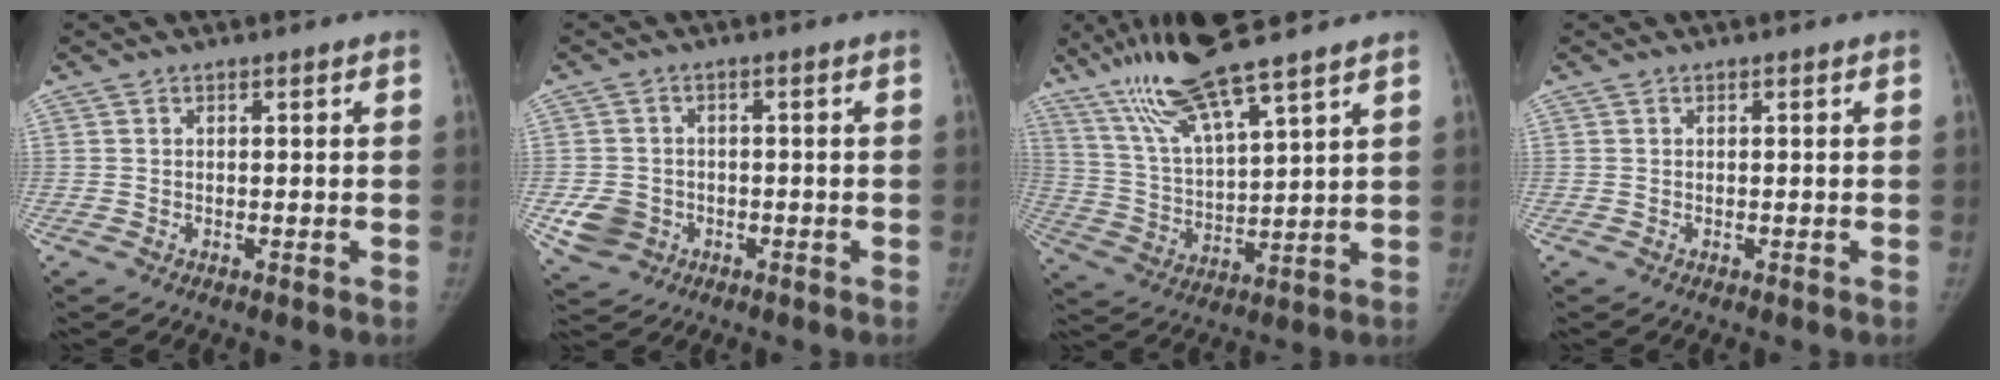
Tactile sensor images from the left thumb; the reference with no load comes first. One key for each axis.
{"total": 5.5, "fx": -1.6, "fy": 4.8, "fz": 2.0, "tx": -0.030, "ty": 0.006, "tz": -0.023}
{"total": 15.7, "fx": 11.6, "fy": 1.7, "fz": 10.5, "tx": -0.194, "ty": -0.044, "tz": 0.225}
{"total": 0.0}